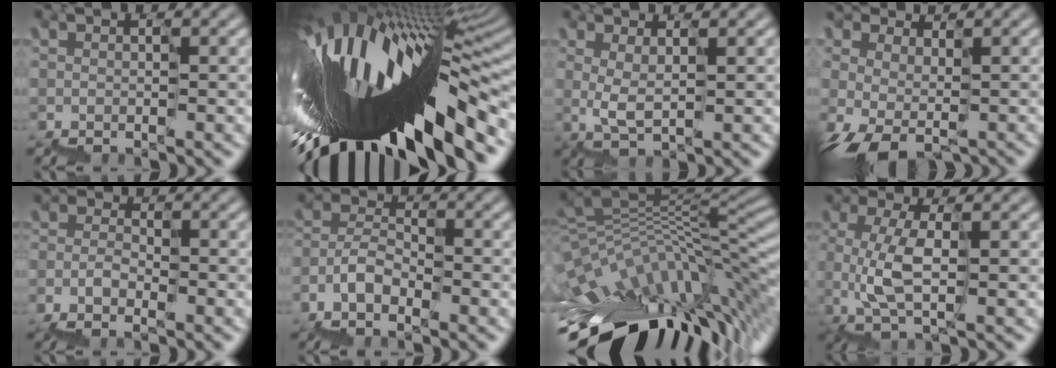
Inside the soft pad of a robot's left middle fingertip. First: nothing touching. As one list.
[{"total": 17.8, "force": [-2.6, 6.5, 16.3], "torque": [-0.281, -0.020, -0.031]}, {"total": 1.8, "force": [1.2, 0.5, 1.2], "torque": [-0.032, 0.011, 0.033]}, {"total": 3.7, "force": [-1.5, 2.3, 2.5], "torque": [-0.059, -0.010, -0.004]}, {"total": 1.3, "force": [-1.2, 0.6, 0.2], "torque": [-0.011, 0.007, -0.018]}, {"total": 3.7, "force": [-3.0, 1.9, 1.2], "torque": [-0.025, 0.013, -0.054]}, {"total": 11.9, "force": [-3.6, 5.0, 10.2], "torque": [-0.164, 0.031, -0.053]}, {"total": 2.7, "force": [0.4, 1.0, 2.5], "torque": [-0.061, 0.005, 0.015]}]